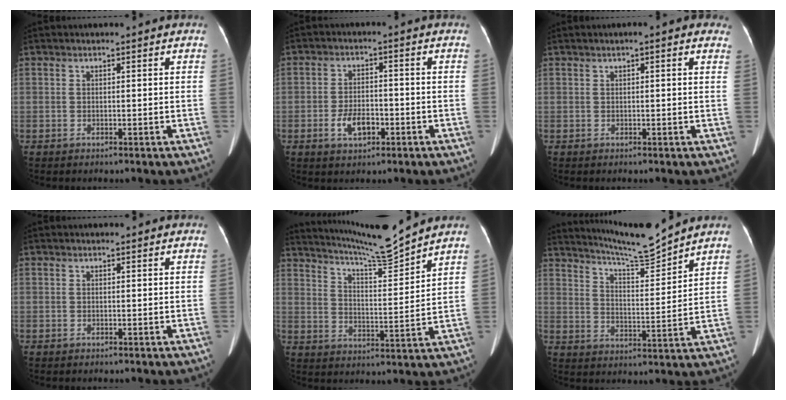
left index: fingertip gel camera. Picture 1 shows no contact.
{"total": 4.9, "force": [-2.3, 2.6, 3.5], "torque": [-0.071, 0.000, -0.034]}
{"total": 2.7, "force": [1.5, 0.7, 2.1], "torque": [-0.021, 0.021, 0.017]}
{"total": 0.0}
{"total": 10.6, "force": [10.0, -2.0, 2.9], "torque": [-0.060, -0.025, 0.169]}
{"total": 9.3, "force": [8.9, -1.4, 2.3], "torque": [-0.048, -0.015, 0.154]}